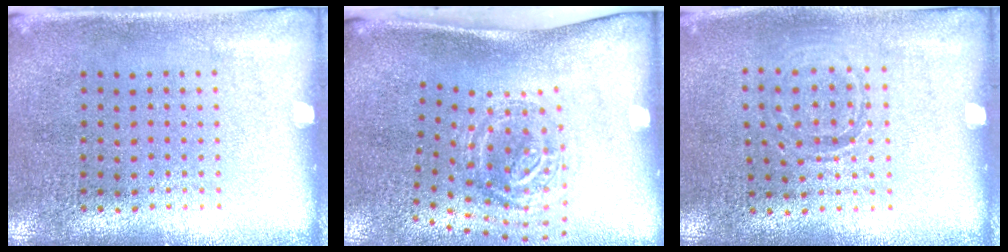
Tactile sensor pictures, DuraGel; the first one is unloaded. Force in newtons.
{"total": 1.9, "press": 1.2, "slide": 1.4}
{"total": 0.9, "press": 0.9, "slide": 0.2}